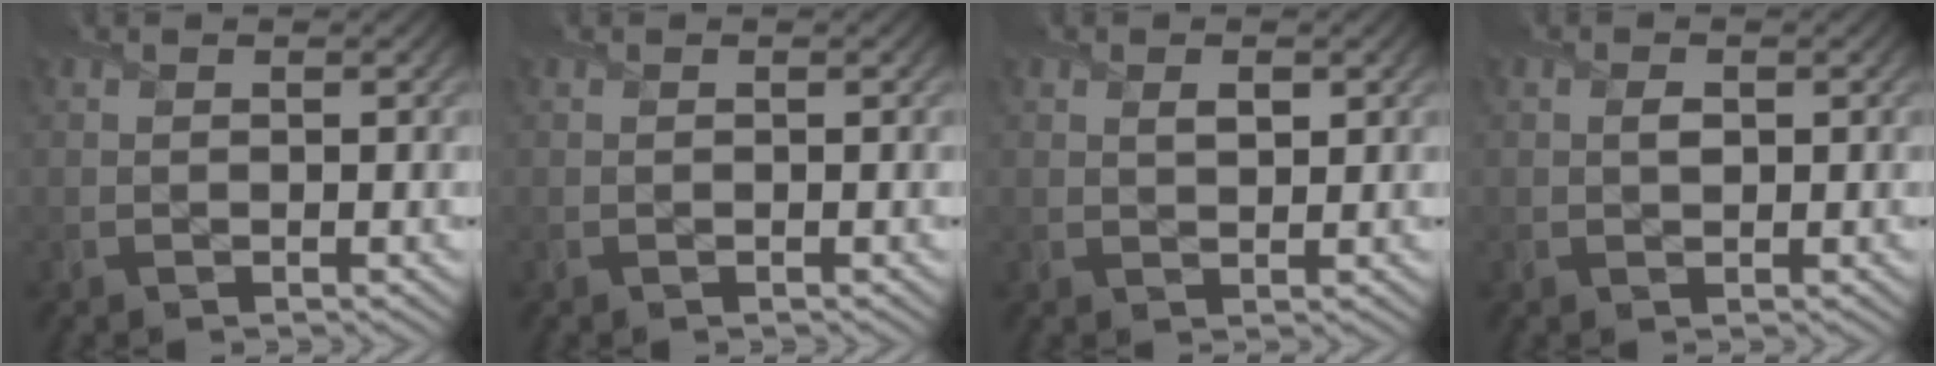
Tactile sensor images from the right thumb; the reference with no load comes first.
{"total": 0.0}
{"total": 1.5, "force": [0.8, 0.8, 1.0], "torque": [-0.014, -0.006, 0.017]}
{"total": 1.0, "force": [0.2, 0.7, 0.7], "torque": [-0.010, -0.002, 0.004]}